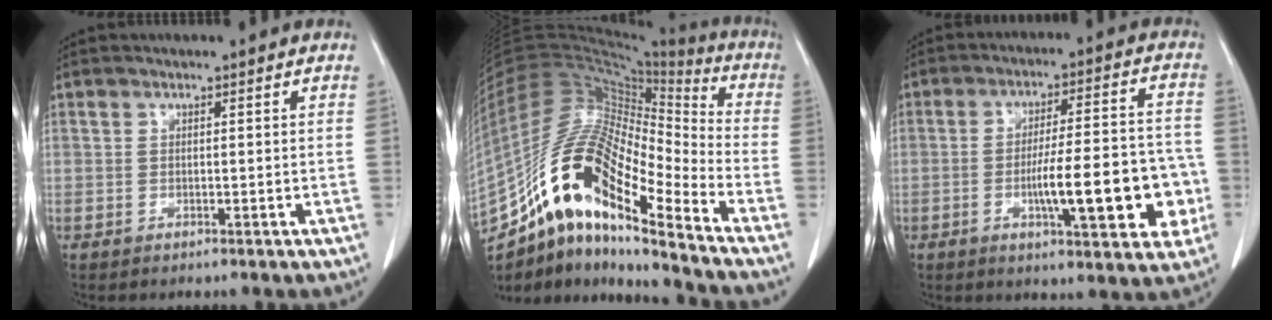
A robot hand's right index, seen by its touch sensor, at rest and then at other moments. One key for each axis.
{"total": 21.5, "fx": -13.6, "fy": 4.8, "fz": 15.9, "tx": -0.333, "ty": 0.019, "tz": -0.247}
{"total": 14.2, "fx": -3.6, "fy": 3.0, "fz": 13.4, "tx": -0.193, "ty": 0.015, "tz": -0.049}